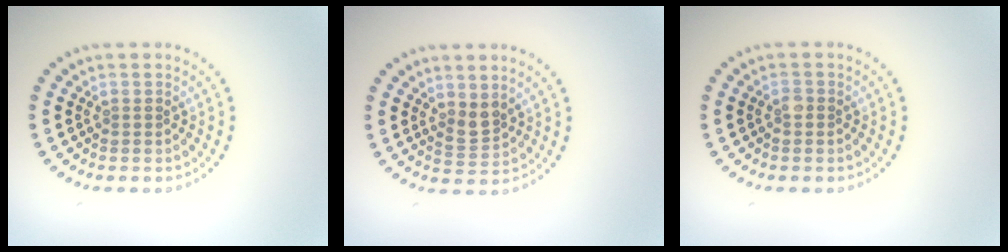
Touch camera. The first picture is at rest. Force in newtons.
{"total": 1.8, "press": 1.5, "slide": 1.1}
{"total": 0.6, "press": 0.5, "slide": 0.3}